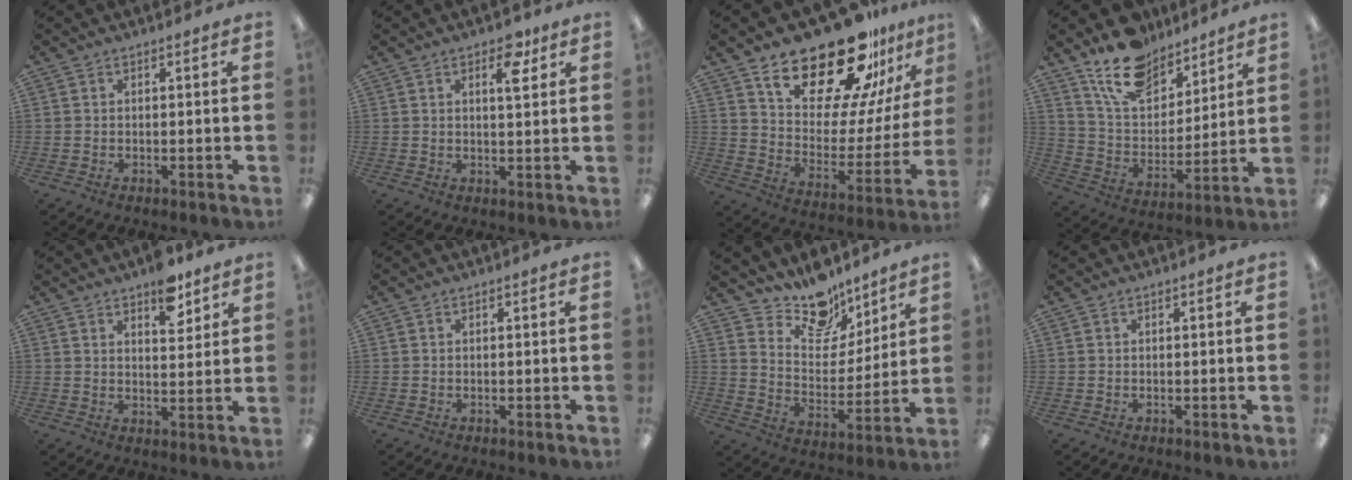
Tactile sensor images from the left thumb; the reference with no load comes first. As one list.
[{"total": 6.1, "force": [3.3, 2.5, 4.5], "torque": [-0.058, -0.009, 0.049]}, {"total": 25.0, "force": [19.1, 9.3, 13.3], "torque": [-0.205, -0.133, 0.325]}, {"total": 10.4, "force": [8.2, 5.9, 2.4], "torque": [-0.037, -0.053, 0.153]}, {"total": 8.3, "force": [5.8, 3.8, 4.7], "torque": [-0.049, -0.033, 0.096]}, {"total": 0.0}, {"total": 13.3, "force": [11.2, 6.2, 3.7], "torque": [-0.065, -0.084, 0.208]}, {"total": 0.0}]